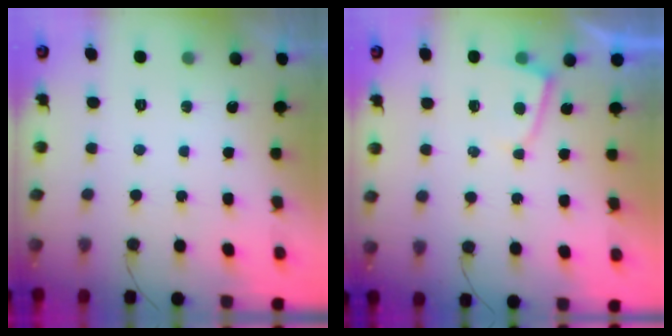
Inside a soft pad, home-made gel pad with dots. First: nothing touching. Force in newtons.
{"total": 2.2, "press": 2.2, "slide": 0.3}